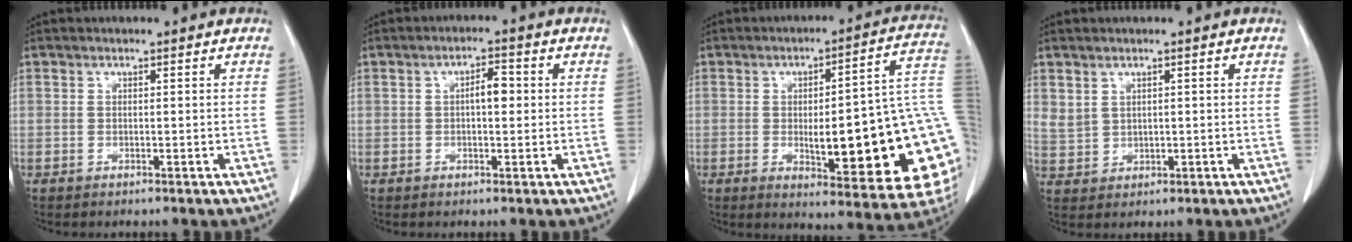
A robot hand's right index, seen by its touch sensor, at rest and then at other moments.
{"total": 3.2, "force": [0.2, 1.2, 3.0], "torque": [-0.049, 0.007, 0.001]}
{"total": 23.9, "force": [-3.0, 4.6, 23.2], "torque": [-0.221, 0.014, -0.030]}
{"total": 3.1, "force": [1.5, 2.4, 1.3], "torque": [-0.029, 0.004, 0.041]}